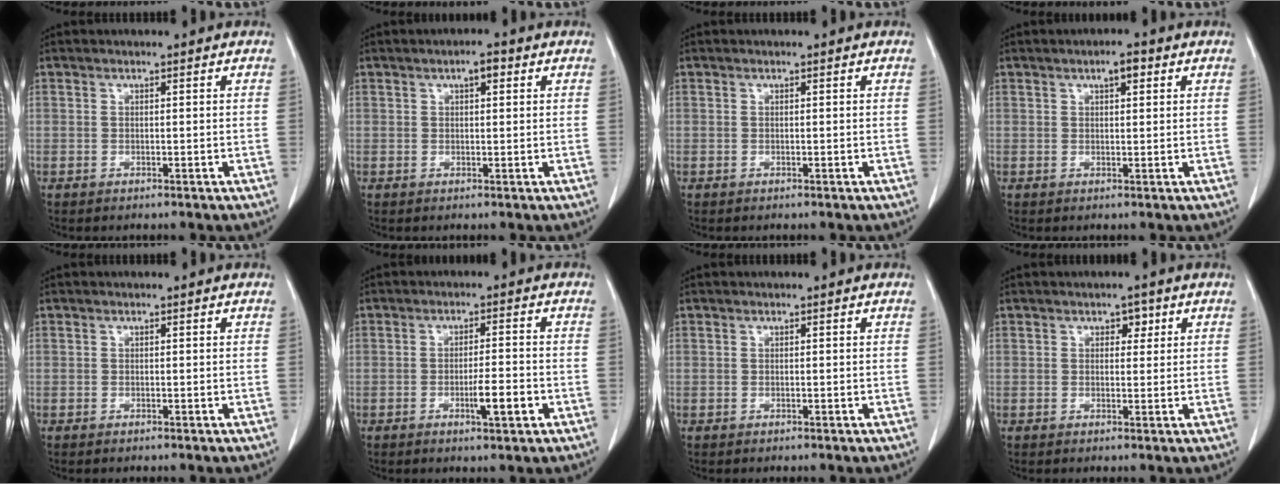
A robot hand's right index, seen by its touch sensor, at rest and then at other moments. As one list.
[{"total": 2.7, "force": [1.2, 1.1, 2.2], "torque": [-0.038, 0.008, 0.020]}, {"total": 0.0}, {"total": 3.0, "force": [1.5, 1.2, 2.3], "torque": [-0.039, 0.005, 0.024]}, {"total": 0.0}, {"total": 5.3, "force": [-1.9, 0.8, 4.9], "torque": [-0.080, -0.002, -0.026]}, {"total": 0.0}, {"total": 2.6, "force": [1.1, 1.7, 1.6], "torque": [-0.030, 0.012, 0.020]}]